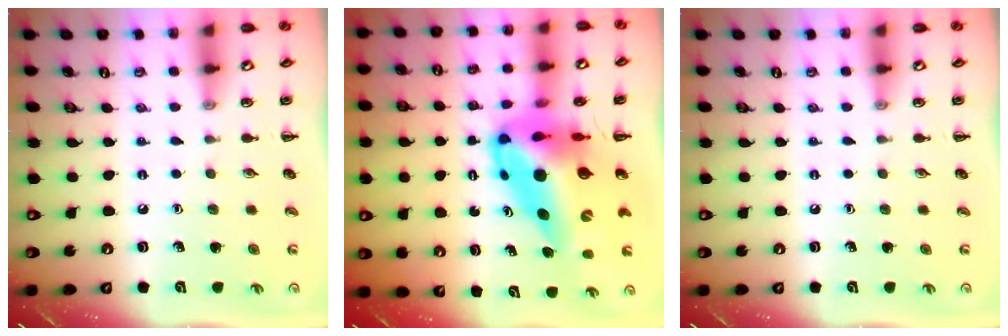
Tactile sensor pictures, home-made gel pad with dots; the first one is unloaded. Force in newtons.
{"total": 16.4, "press": 15.7, "slide": 4.8}
{"total": 0.0}